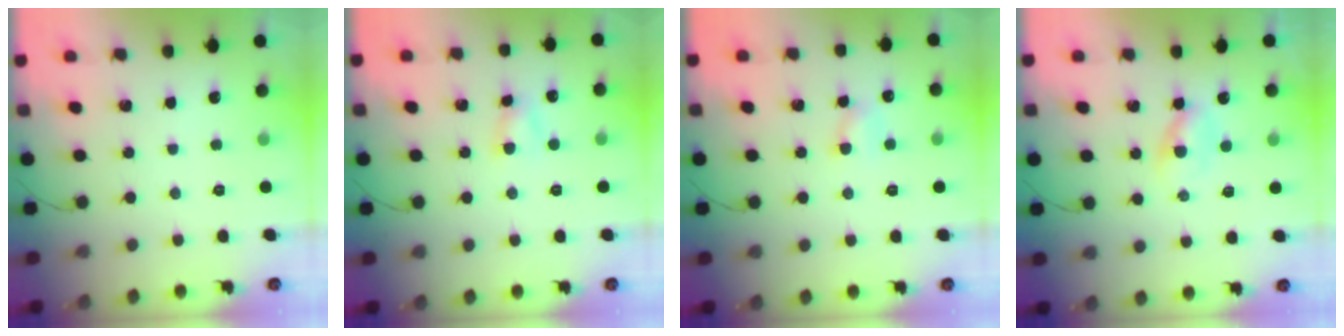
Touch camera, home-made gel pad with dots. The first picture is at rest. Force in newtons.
{"total": 4.0, "press": 3.9, "slide": 0.9}
{"total": 4.4, "press": 4.3, "slide": 0.9}
{"total": 3.4, "press": 3.2, "slide": 1.1}